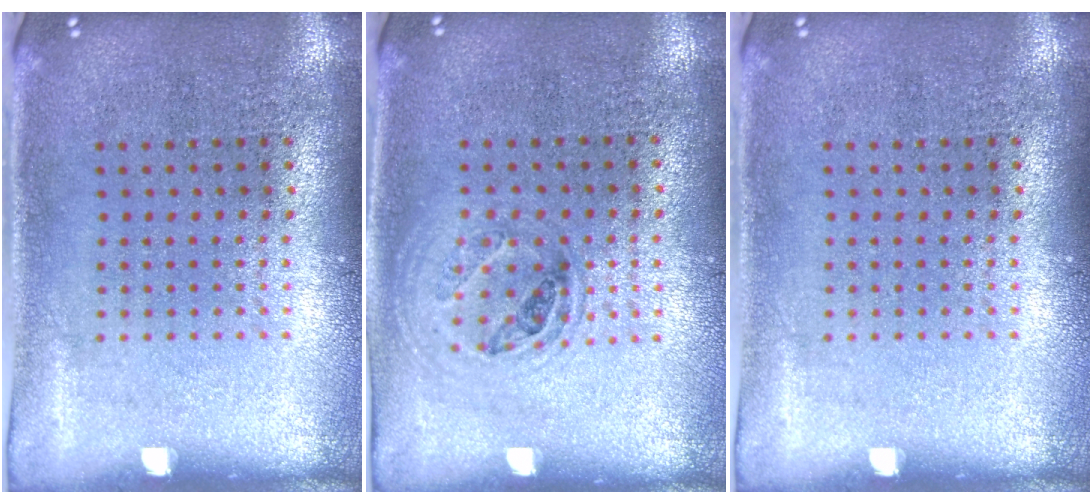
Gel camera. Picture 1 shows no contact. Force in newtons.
{"total": 1.0, "press": 0.9, "slide": 0.4}
{"total": 0.0}